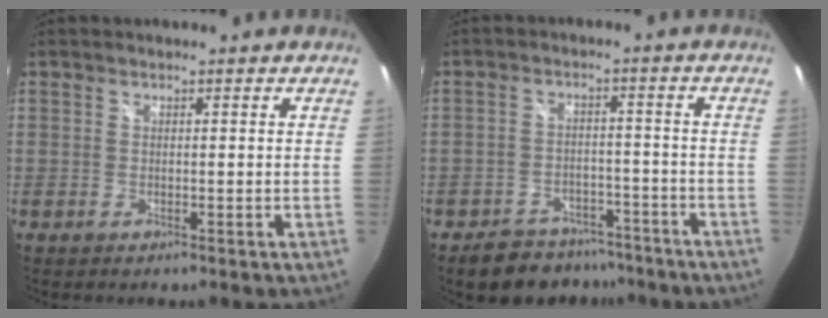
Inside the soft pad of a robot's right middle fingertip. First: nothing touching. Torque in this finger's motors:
{"motor_torque": [0.03, -0.12, 0.01, 0.01]}